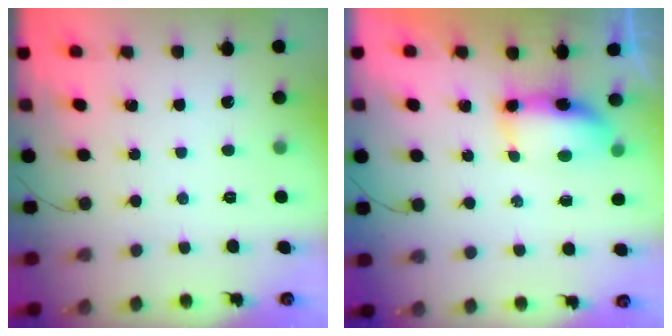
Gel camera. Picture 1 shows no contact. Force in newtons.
{"total": 13.8, "press": 8.9, "slide": 10.6}